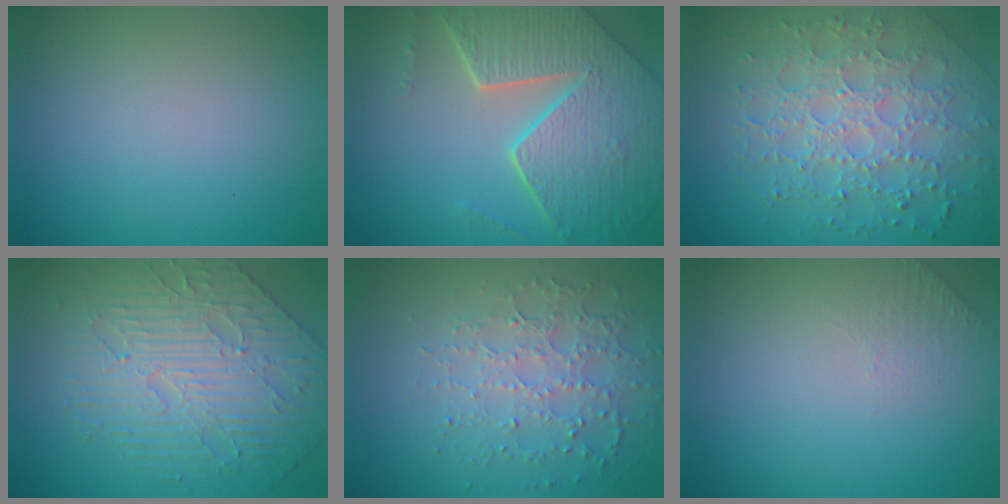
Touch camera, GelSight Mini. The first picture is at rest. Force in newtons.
{"total": 8.1, "press": 5.7, "slide": 5.7}
{"total": 7.5, "press": 5.4, "slide": 5.3}
{"total": 5.1, "press": 4.8, "slide": 1.7}
{"total": 3.8, "press": 3.4, "slide": 1.7}
{"total": 1.0, "press": 0.5, "slide": 0.9}